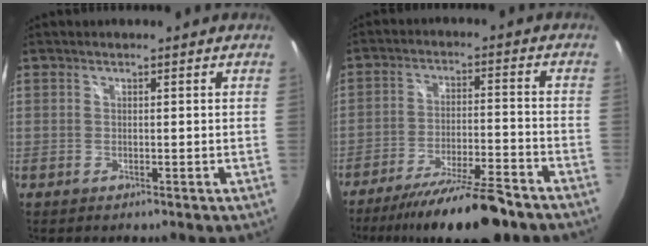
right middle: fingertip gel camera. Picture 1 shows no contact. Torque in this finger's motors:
{"motor_torque": [1.07, -1.07, 0.24, 0.09]}